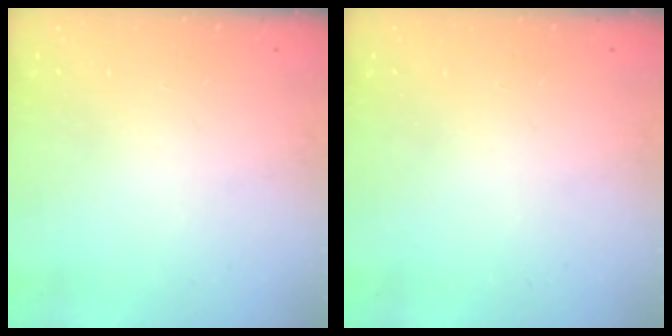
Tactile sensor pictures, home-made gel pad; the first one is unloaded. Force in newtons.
{"total": 0.0}